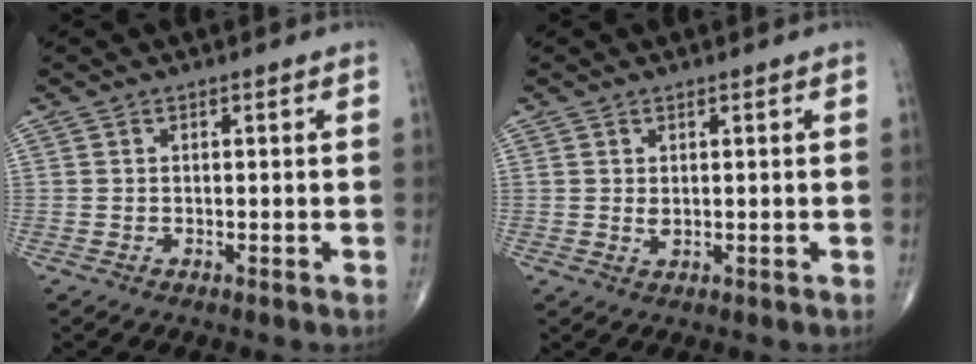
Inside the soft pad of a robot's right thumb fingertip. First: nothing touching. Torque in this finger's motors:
{"motor_torque": [0.38, 0.24, 0.15, 0.09, -0.03]}